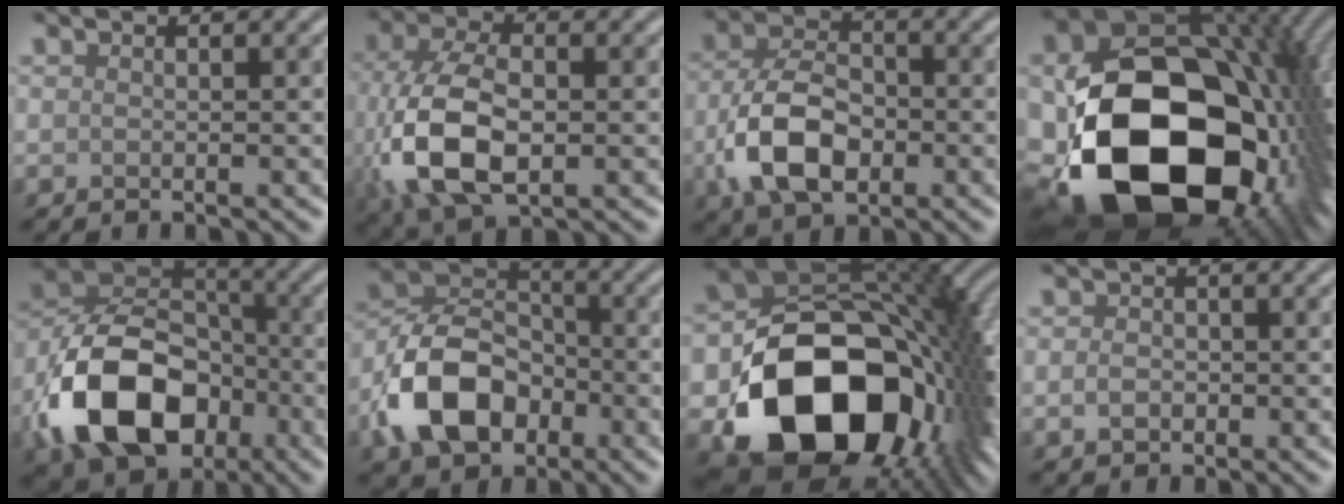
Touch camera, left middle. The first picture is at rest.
{"total": 9.7, "force": [-1.4, 5.8, 7.6], "torque": [-0.193, -0.008, -0.027]}
{"total": 7.6, "force": [-2.4, 4.7, 5.5], "torque": [-0.116, 0.005, -0.053]}
{"total": 22.2, "force": [-4.7, 15.5, 15.2], "torque": [-0.306, -0.067, -0.037]}
{"total": 12.2, "force": [-4.8, 8.4, 7.4], "torque": [-0.147, 0.005, -0.100]}
{"total": 9.1, "force": [-3.7, 6.3, 5.4], "torque": [-0.107, 0.012, -0.084]}
{"total": 17.4, "force": [-5.2, 12.4, 11.0], "torque": [-0.172, -0.057, -0.069]}
{"total": 1.6, "force": [-0.4, 1.3, 0.8], "torque": [-0.011, 0.002, -0.014]}